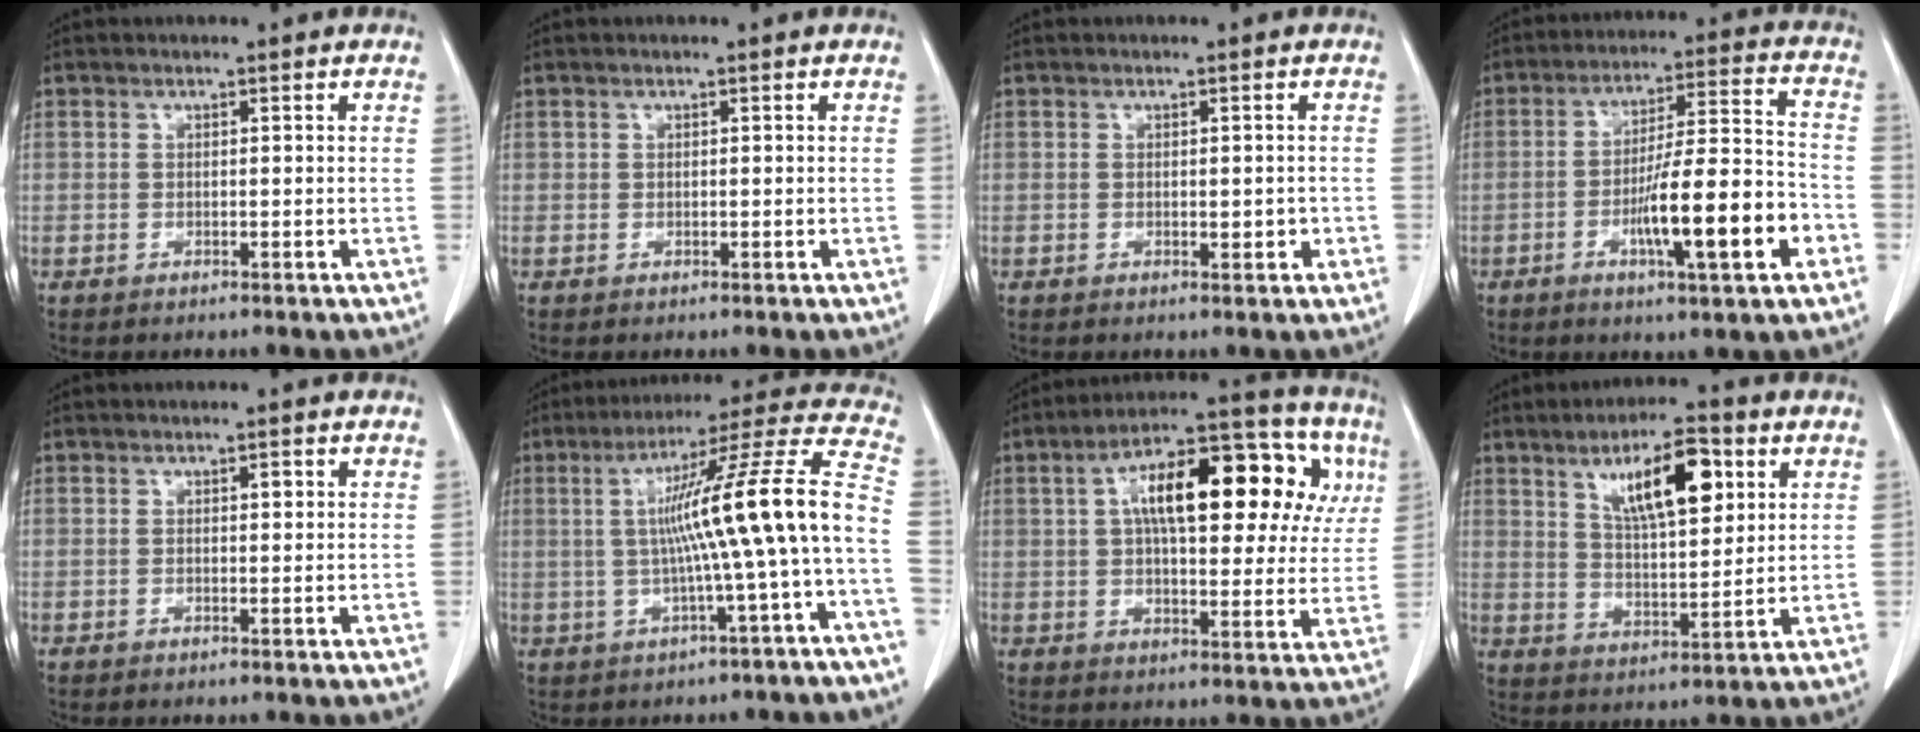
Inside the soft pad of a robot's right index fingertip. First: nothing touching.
{"total": 0.0}
{"total": 1.6, "force": [-0.3, 0.8, 1.4], "torque": [-0.017, 0.000, 0.000]}
{"total": 14.0, "force": [-4.9, 1.1, 13.1], "torque": [-0.214, 0.003, -0.076]}
{"total": 0.9, "force": [0.3, 0.4, 0.8], "torque": [-0.010, 0.002, 0.003]}
{"total": 15.4, "force": [-1.3, -1.5, 15.3], "torque": [-0.224, 0.023, -0.023]}
{"total": 20.0, "force": [6.1, 7.6, 17.5], "torque": [-0.253, 0.055, 0.084]}
{"total": 11.3, "force": [5.0, 3.1, 9.6], "torque": [-0.164, 0.007, 0.089]}